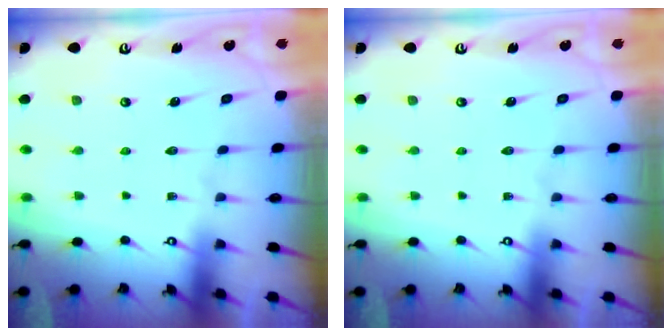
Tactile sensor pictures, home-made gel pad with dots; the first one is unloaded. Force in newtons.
{"total": 0.0}